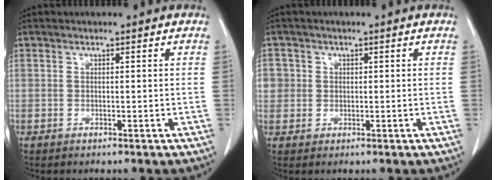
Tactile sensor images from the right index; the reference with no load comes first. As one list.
[{"total": 3.1, "force": [0.5, 3.1, 0.4], "torque": [0.008, 0.008, 0.012]}]